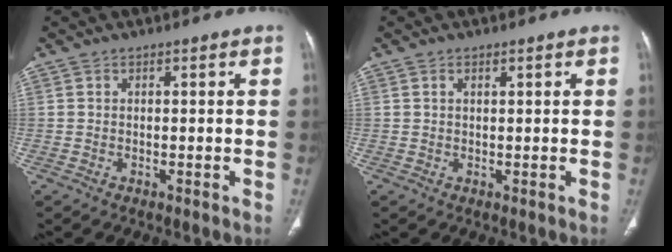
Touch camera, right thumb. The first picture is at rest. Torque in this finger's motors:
{"motor_torque": [-0.43, 0.22, 0.06, 0.55, 0.05]}